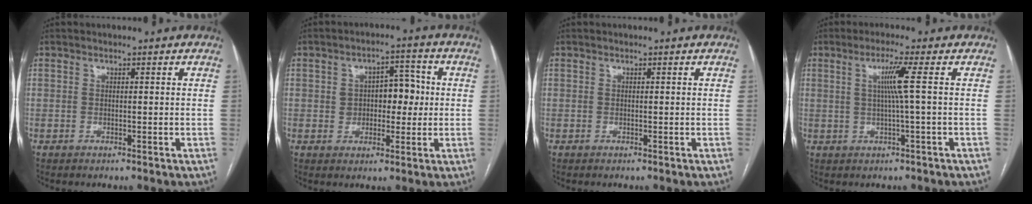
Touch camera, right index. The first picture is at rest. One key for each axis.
{"total": 6.1, "fx": 0.6, "fy": 3.9, "fz": 4.7, "tx": -0.064, "ty": 0.024, "tz": 0.015}
{"total": 0.0}
{"total": 4.3, "fx": 0.7, "fy": -1.3, "fz": 4.0, "tx": -0.080, "ty": 0.001, "tz": 0.015}